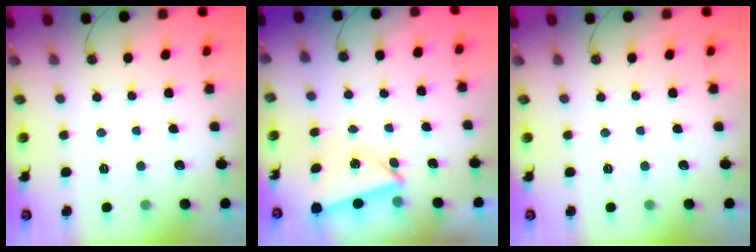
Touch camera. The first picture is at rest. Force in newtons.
{"total": 3.9, "press": 3.5, "slide": 1.5}
{"total": 0.0}